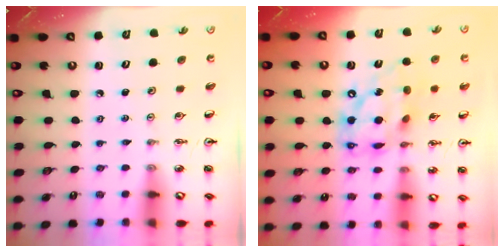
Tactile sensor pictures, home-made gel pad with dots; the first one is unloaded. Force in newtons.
{"total": 15.5, "press": 15.4, "slide": 1.3}